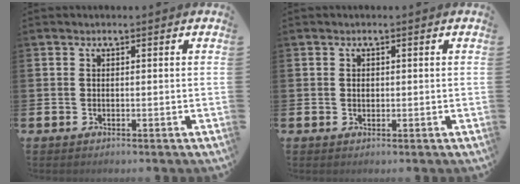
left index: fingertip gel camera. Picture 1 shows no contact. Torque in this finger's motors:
{"motor_torque": [0.19, 0.10, 0.08, 0.02]}